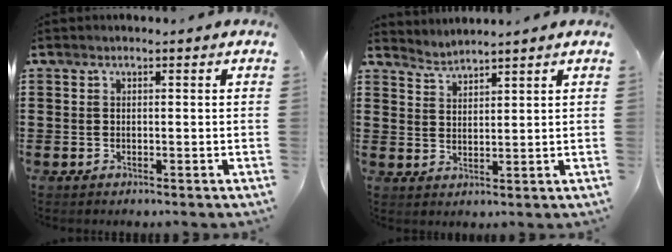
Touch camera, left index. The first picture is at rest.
{"total": 2.4, "force": [2.3, -0.4, -0.5], "torque": [0.001, -0.010, 0.044]}